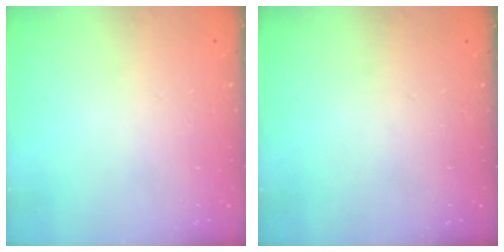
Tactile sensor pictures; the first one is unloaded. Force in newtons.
{"total": 0.0}